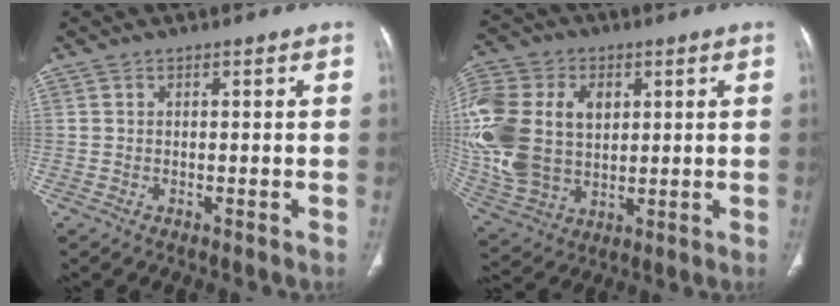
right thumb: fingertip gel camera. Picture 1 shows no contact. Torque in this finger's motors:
{"motor_torque": [2.49, 2.52, 1.82, 0.12, 0.28]}